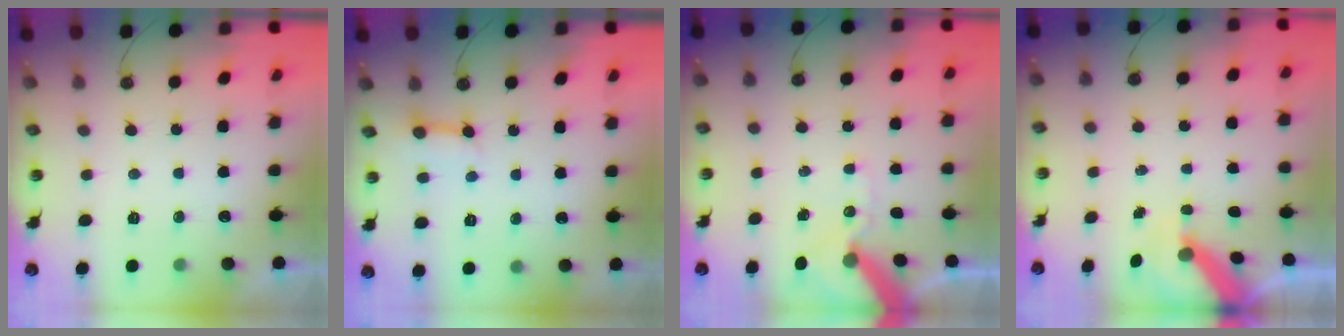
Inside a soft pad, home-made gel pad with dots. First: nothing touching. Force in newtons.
{"total": 3.8, "press": 3.7, "slide": 0.5}
{"total": 10.6, "press": 10.5, "slide": 1.6}
{"total": 8.0, "press": 7.9, "slide": 1.0}